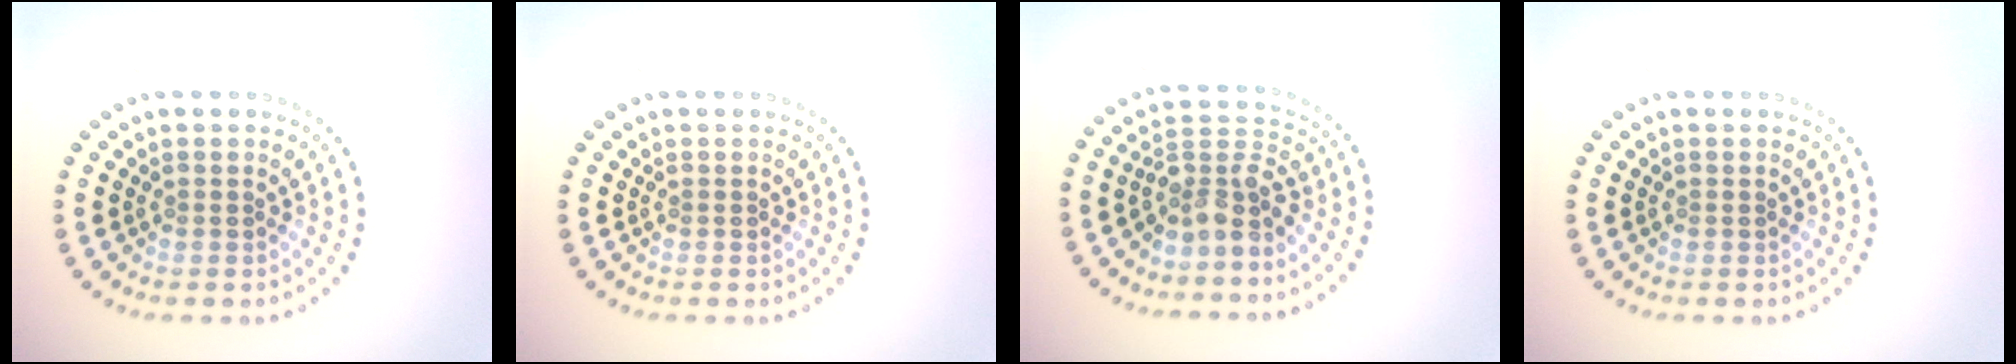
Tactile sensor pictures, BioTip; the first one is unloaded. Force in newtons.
{"total": 0.0}
{"total": 3.8, "press": 3.1, "slide": 2.1}
{"total": 0.0}